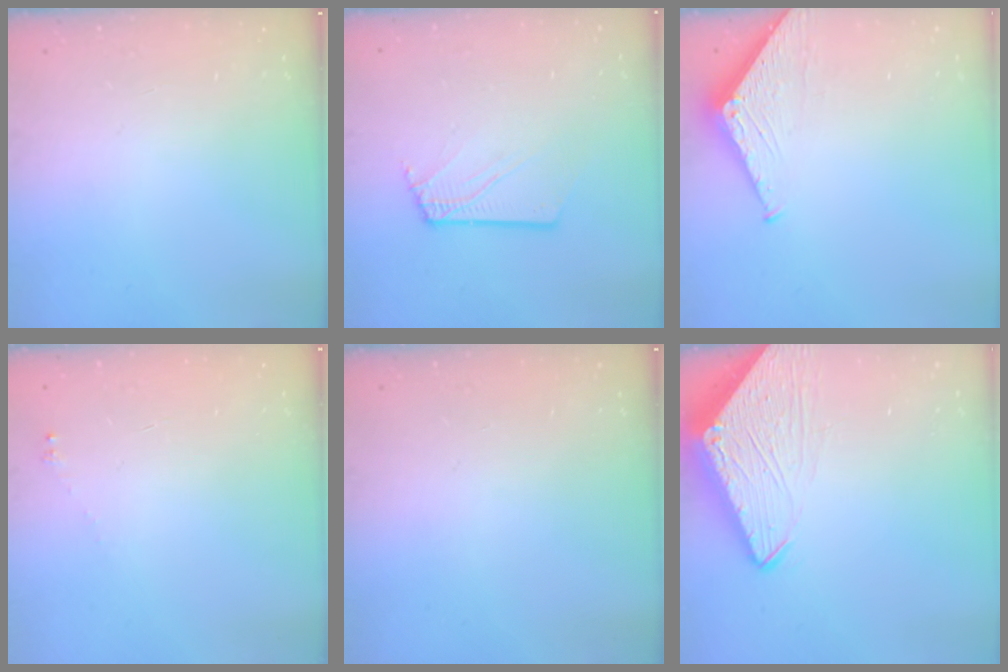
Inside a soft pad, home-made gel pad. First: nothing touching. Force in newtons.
{"total": 2.6, "press": 2.6, "slide": 0.3}
{"total": 3.8, "press": 3.7, "slide": 0.5}
{"total": 1.7, "press": 1.6, "slide": 0.2}
{"total": 0.0}
{"total": 7.1, "press": 7.0, "slide": 0.7}